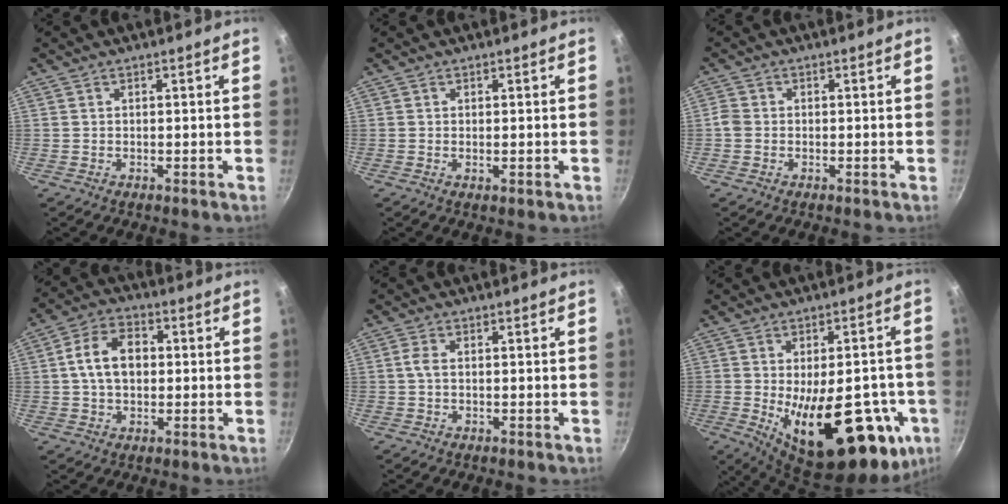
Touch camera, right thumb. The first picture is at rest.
{"total": 1.0, "force": [-0.1, 0.4, 0.9], "torque": [-0.015, -0.002, -0.002]}
{"total": 1.7, "force": [-0.4, 1.4, 0.8], "torque": [-0.015, 0.004, -0.011]}
{"total": 9.6, "force": [0.7, 6.7, 6.9], "torque": [-0.100, 0.022, 0.002]}
{"total": 2.0, "force": [-0.1, 1.0, 1.7], "torque": [-0.044, 0.007, -0.004]}
{"total": 26.3, "force": [-6.6, 11.9, 22.5], "torque": [-0.275, -0.011, -0.072]}